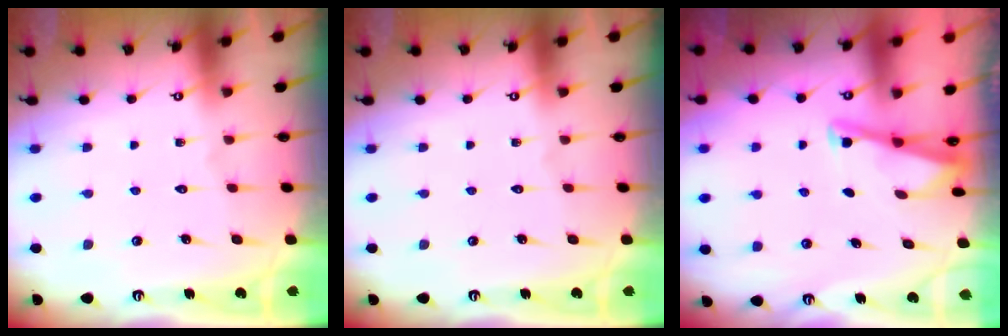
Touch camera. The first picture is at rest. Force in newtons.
{"total": 0.0}
{"total": 2.8, "press": 2.8, "slide": 0.3}